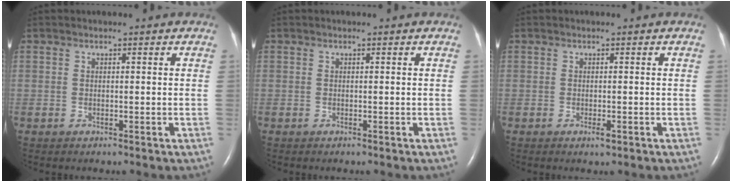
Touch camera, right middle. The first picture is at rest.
{"total": 0.0}
{"total": 0.9, "force": [-0.4, 0.2, 0.8], "torque": [-0.016, -0.002, -0.006]}